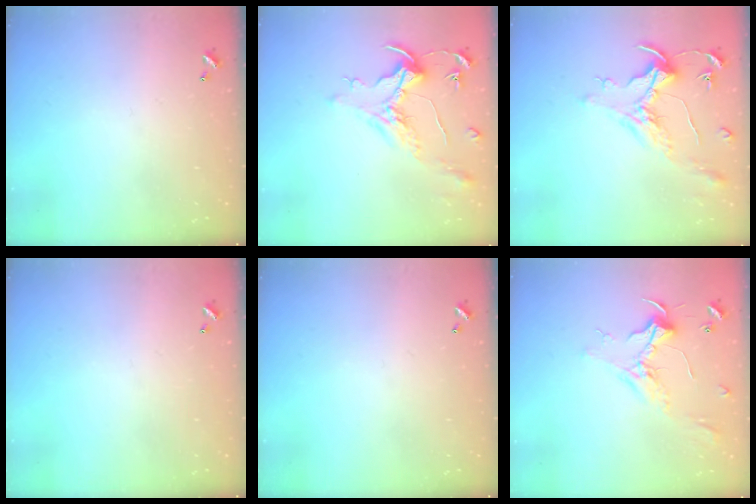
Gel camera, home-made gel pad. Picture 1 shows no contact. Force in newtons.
{"total": 1.6, "press": 1.4, "slide": 0.7}
{"total": 1.6, "press": 1.4, "slide": 0.7}
{"total": 0.0}
{"total": 0.0}
{"total": 2.5, "press": 2.3, "slide": 0.8}